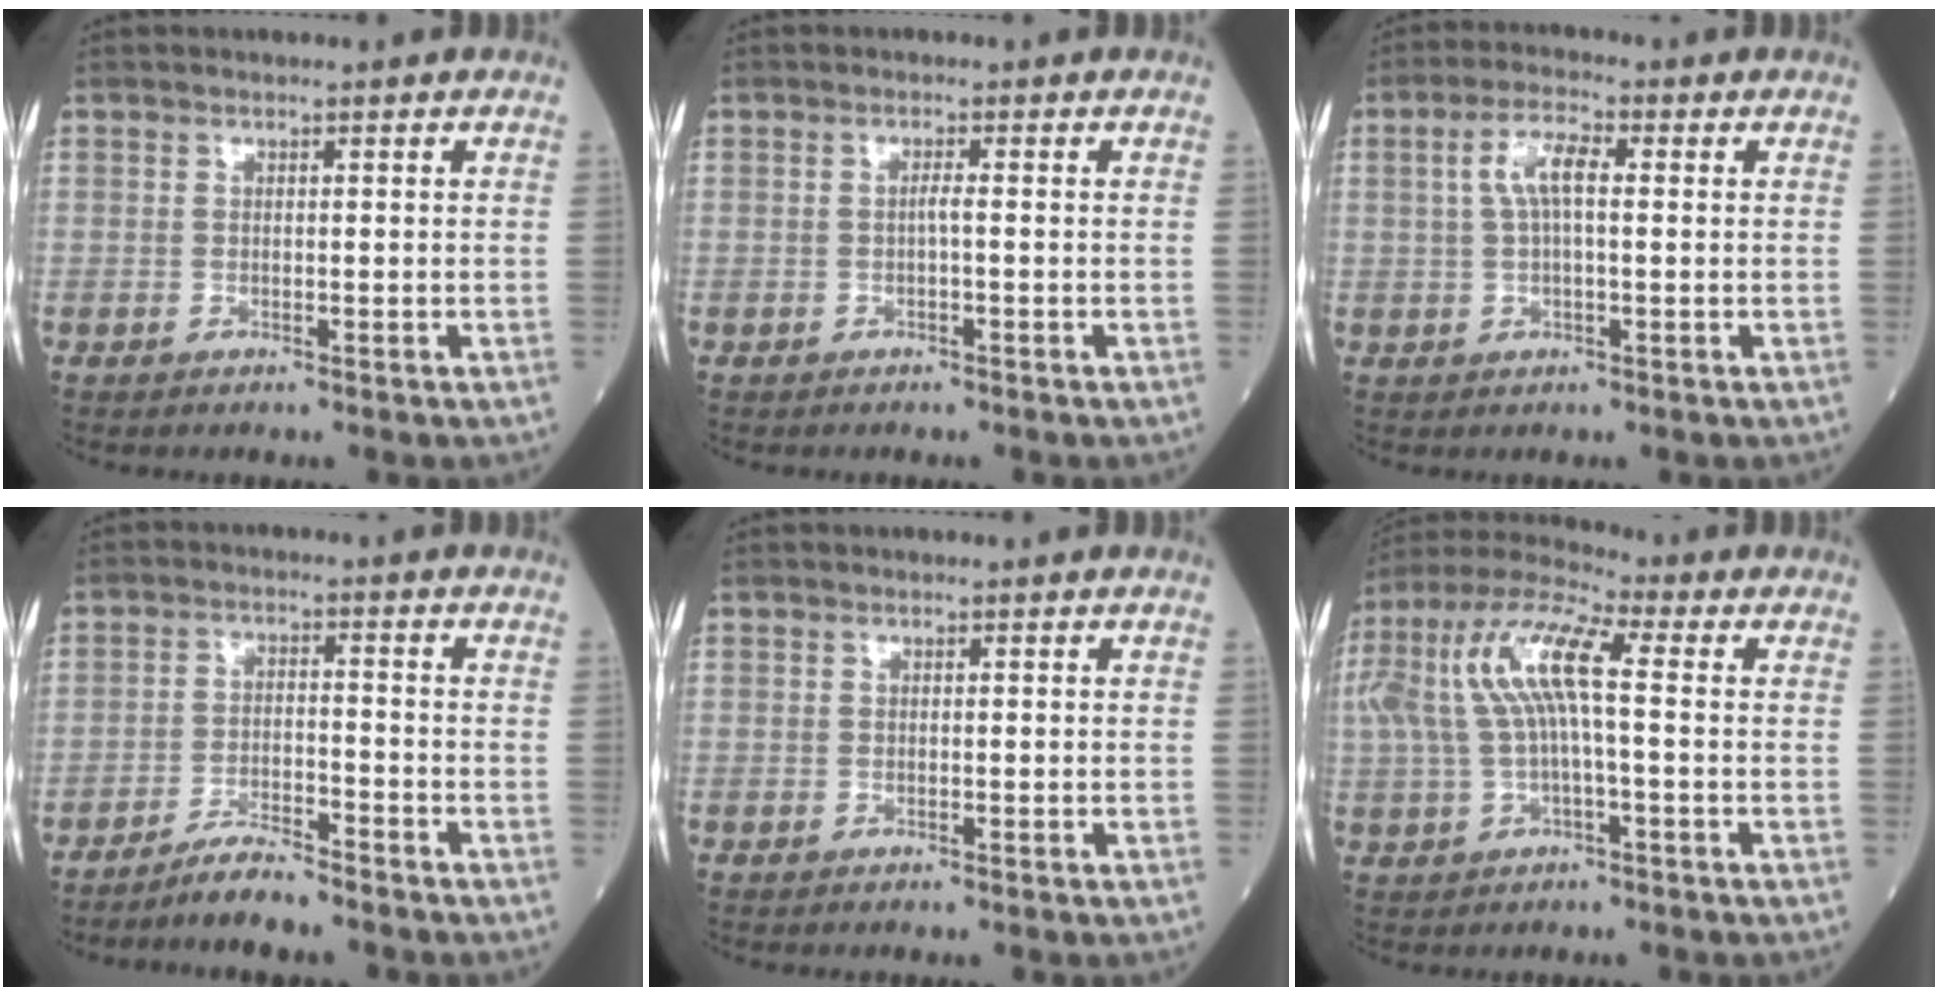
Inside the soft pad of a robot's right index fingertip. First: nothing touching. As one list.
[{"total": 0.9, "force": [-0.2, -0.1, 0.9], "torque": [-0.015, 0.001, -0.006]}, {"total": 5.3, "force": [1.0, 1.5, 5.0], "torque": [-0.103, 0.018, 0.021]}, {"total": 4.9, "force": [-4.5, 0.1, 1.8], "torque": [-0.033, -0.015, -0.085]}, {"total": 0.0}, {"total": 12.3, "force": [1.4, 2.9, 11.9], "torque": [-0.259, 0.037, 0.021]}]